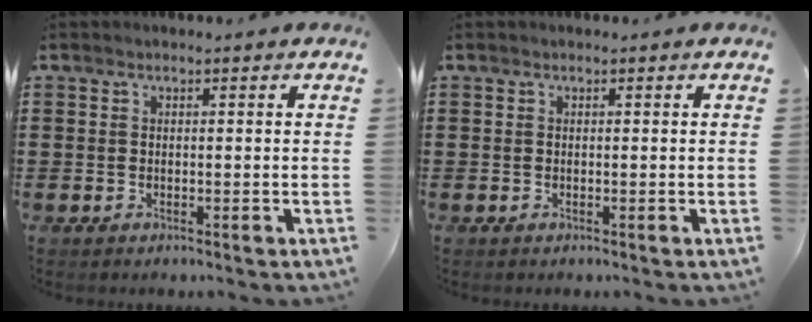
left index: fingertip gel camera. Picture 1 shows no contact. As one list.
[{"total": 0.0}]